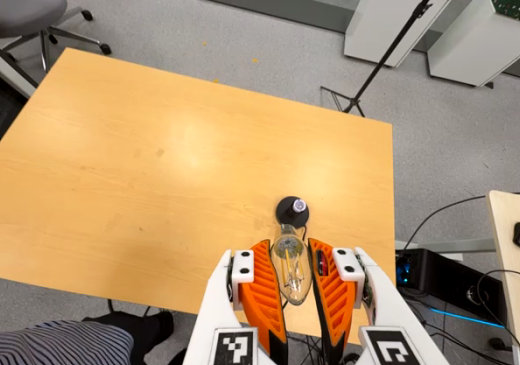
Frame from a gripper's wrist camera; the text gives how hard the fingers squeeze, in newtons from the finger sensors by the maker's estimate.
{"total": 21.3, "left": 25.1, "right": 17.4}